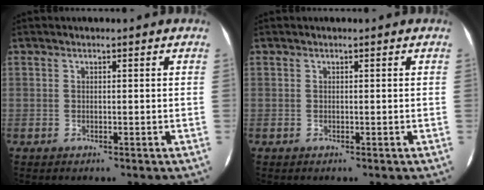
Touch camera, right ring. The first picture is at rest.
{"total": 0.0}